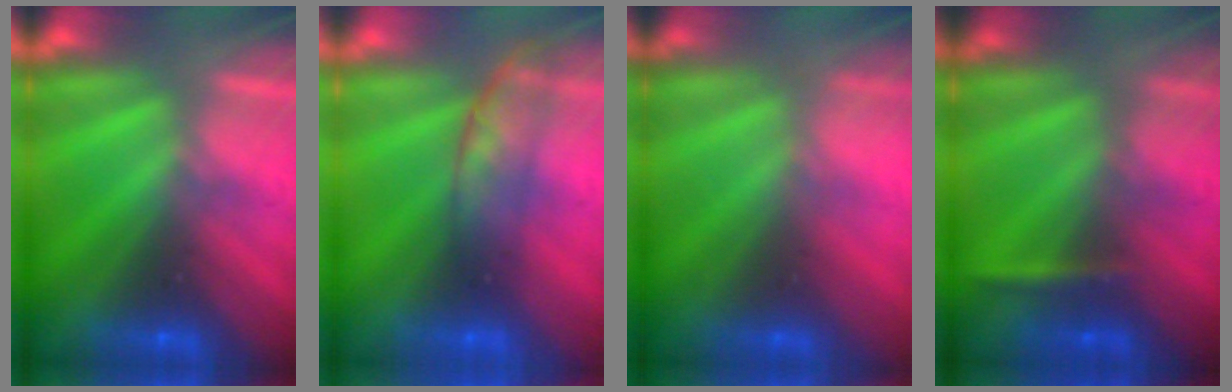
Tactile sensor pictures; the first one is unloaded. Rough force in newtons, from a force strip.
{"total": 2.7}
{"total": 2.4}
{"total": 2.4}